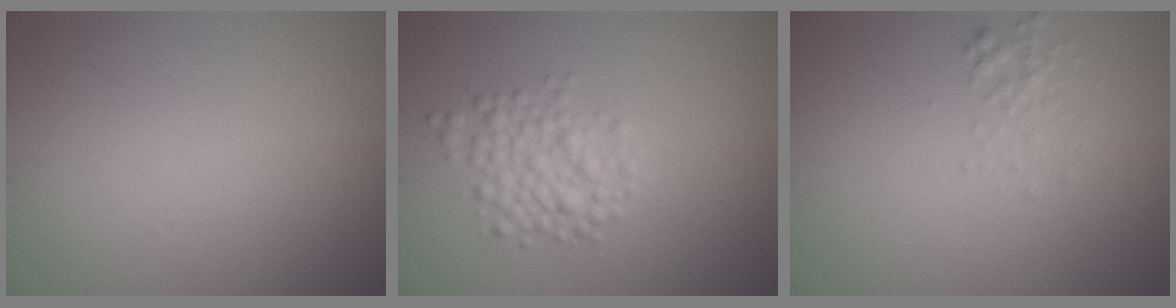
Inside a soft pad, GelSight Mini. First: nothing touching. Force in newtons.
{"total": 3.0, "press": 3.0, "slide": 0.1}
{"total": 1.3, "press": 1.3, "slide": 0.1}